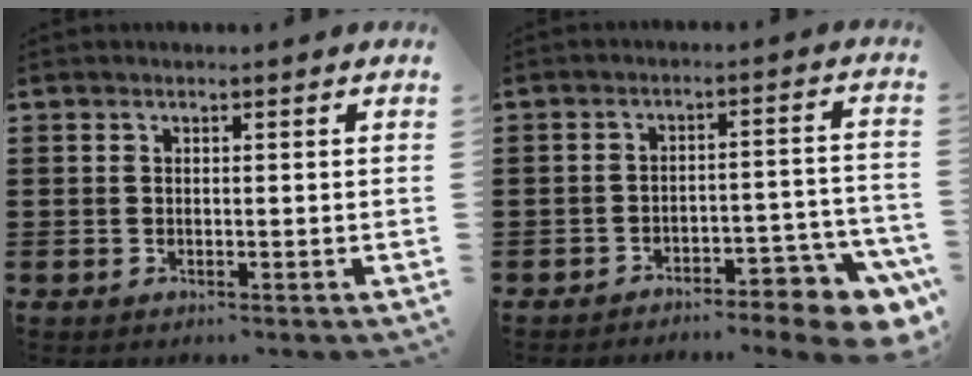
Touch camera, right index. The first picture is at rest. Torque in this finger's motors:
{"motor_torque": [0.88, -0.35, 0.35, 0.04]}